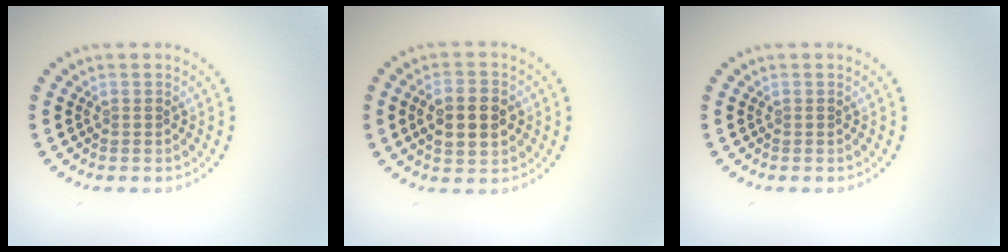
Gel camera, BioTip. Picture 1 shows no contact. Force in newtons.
{"total": 4.5, "press": 4.5, "slide": 0.1}
{"total": 0.0}